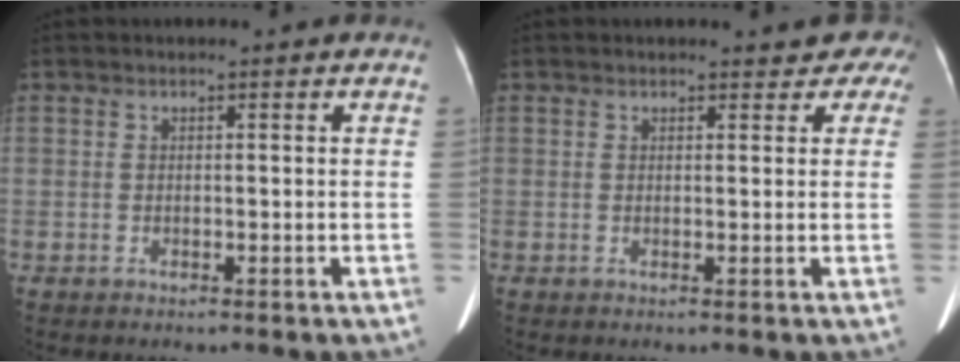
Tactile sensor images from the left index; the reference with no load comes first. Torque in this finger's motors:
{"motor_torque": [0.99, -1.15, 0.16, 0.04]}